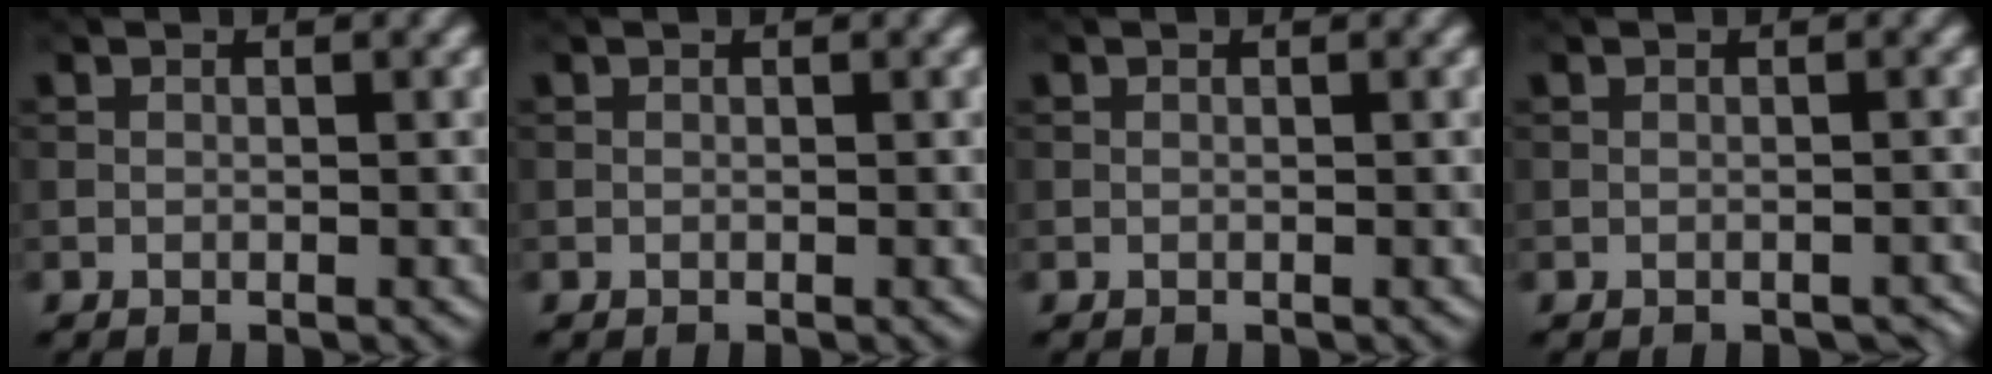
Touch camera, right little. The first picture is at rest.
{"total": 0.0}
{"total": 0.0}
{"total": 0.9, "force": [-0.8, 0.3, 0.3], "torque": [-0.004, -0.003, -0.008]}